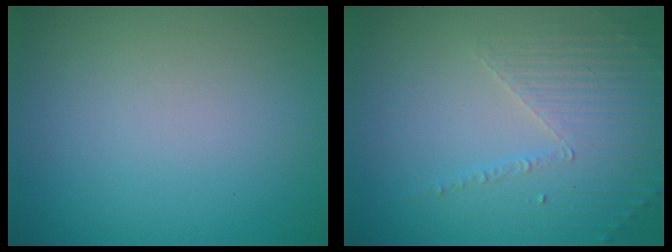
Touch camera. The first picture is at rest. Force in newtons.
{"total": 4.0, "press": 3.2, "slide": 2.3}